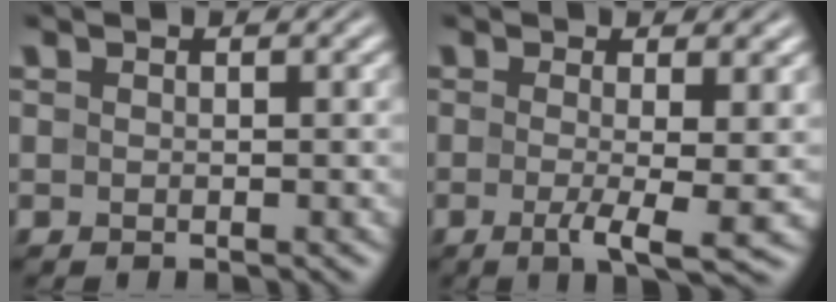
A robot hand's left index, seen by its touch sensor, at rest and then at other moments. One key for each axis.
{"total": 4.7, "fx": -0.7, "fy": 1.0, "fz": 4.5, "tx": -0.075, "ty": -0.011, "tz": -0.013}